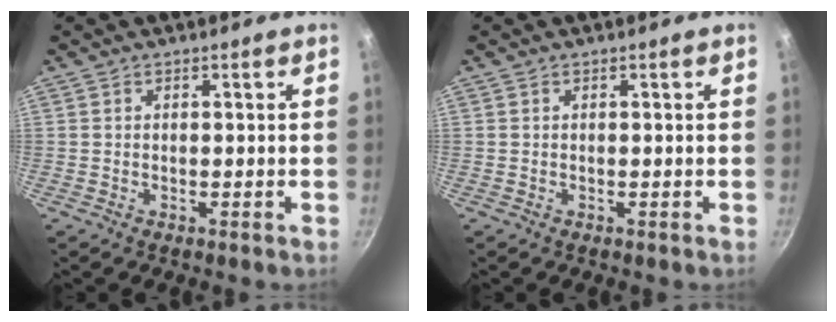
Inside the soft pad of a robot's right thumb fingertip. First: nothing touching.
{"total": 0.0}